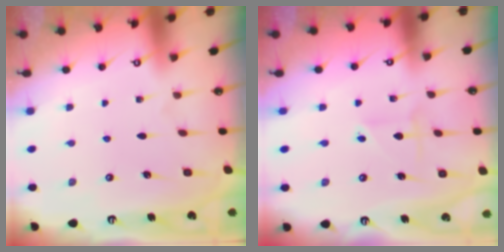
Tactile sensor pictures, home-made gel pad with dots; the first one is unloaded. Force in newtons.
{"total": 3.0, "press": 3.0, "slide": 0.3}